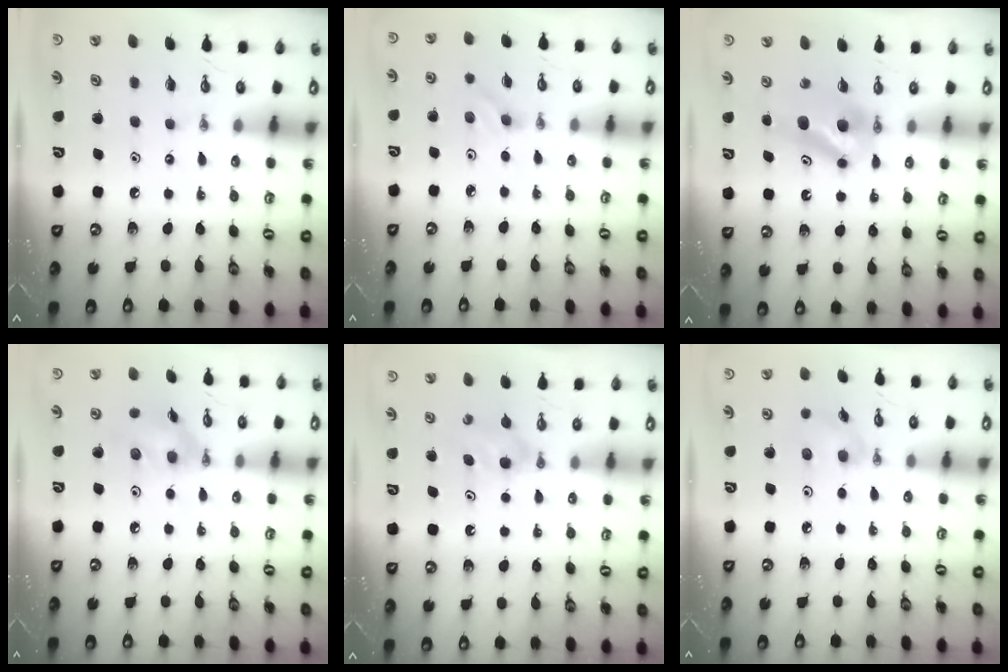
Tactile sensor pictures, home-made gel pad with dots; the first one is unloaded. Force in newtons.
{"total": 2.6, "press": 2.1, "slide": 1.5}
{"total": 7.5, "press": 7.0, "slide": 2.8}
{"total": 10.2, "press": 10.1, "slide": 1.8}
{"total": 3.1, "press": 3.1, "slide": 0.3}
{"total": 5.8, "press": 5.7, "slide": 1.4}